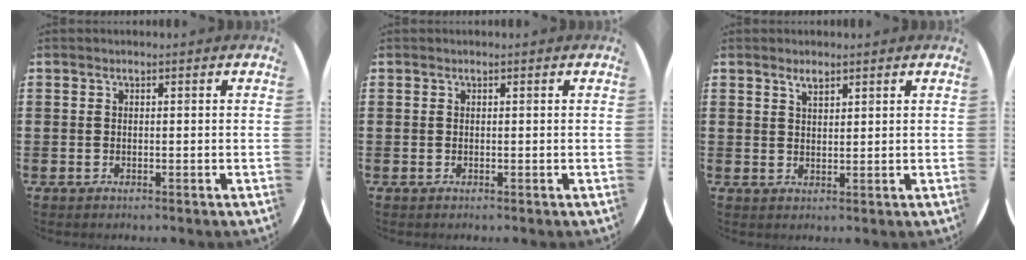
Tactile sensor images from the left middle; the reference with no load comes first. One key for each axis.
{"total": 0.0}
{"total": 1.8, "fx": 1.5, "fy": 0.6, "fz": 0.8, "tx": -0.018, "ty": 0.002, "tz": 0.028}